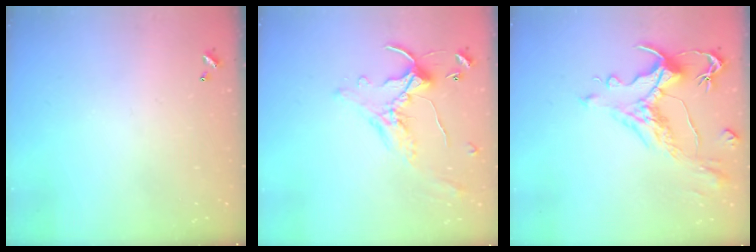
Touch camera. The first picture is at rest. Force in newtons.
{"total": 1.6, "press": 1.2, "slide": 1.0}
{"total": 1.5, "press": 0.9, "slide": 1.2}